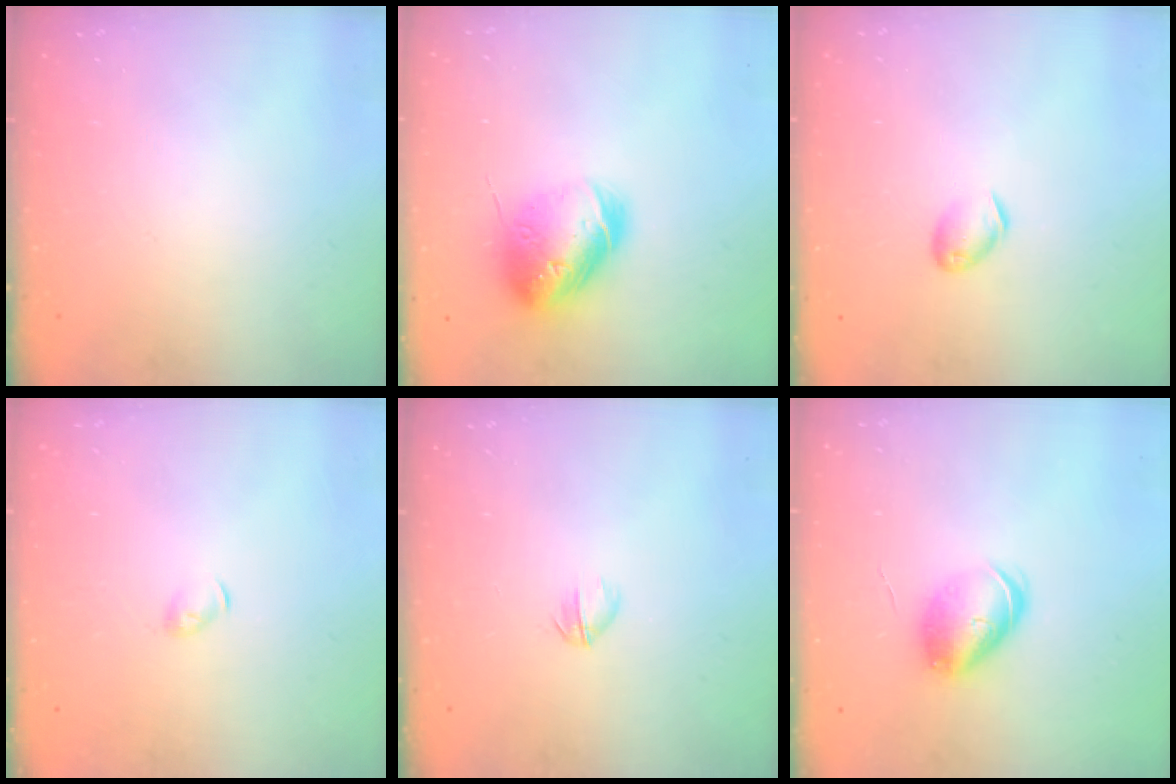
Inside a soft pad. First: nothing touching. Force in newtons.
{"total": 17.7, "press": 17.4, "slide": 2.8}
{"total": 5.3, "press": 5.2, "slide": 1.1}
{"total": 3.3, "press": 3.2, "slide": 0.6}
{"total": 3.0, "press": 2.9, "slide": 0.9}
{"total": 8.6, "press": 8.5, "slide": 1.0}